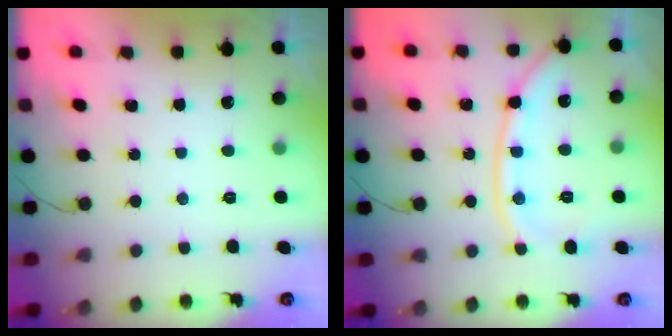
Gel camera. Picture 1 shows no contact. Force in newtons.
{"total": 11.6, "press": 11.5, "slide": 1.6}